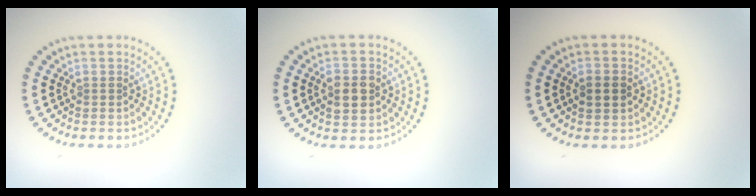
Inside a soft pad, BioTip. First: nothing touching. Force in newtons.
{"total": 3.0, "press": 3.0, "slide": 0.2}
{"total": 1.8, "press": 1.8, "slide": 0.1}